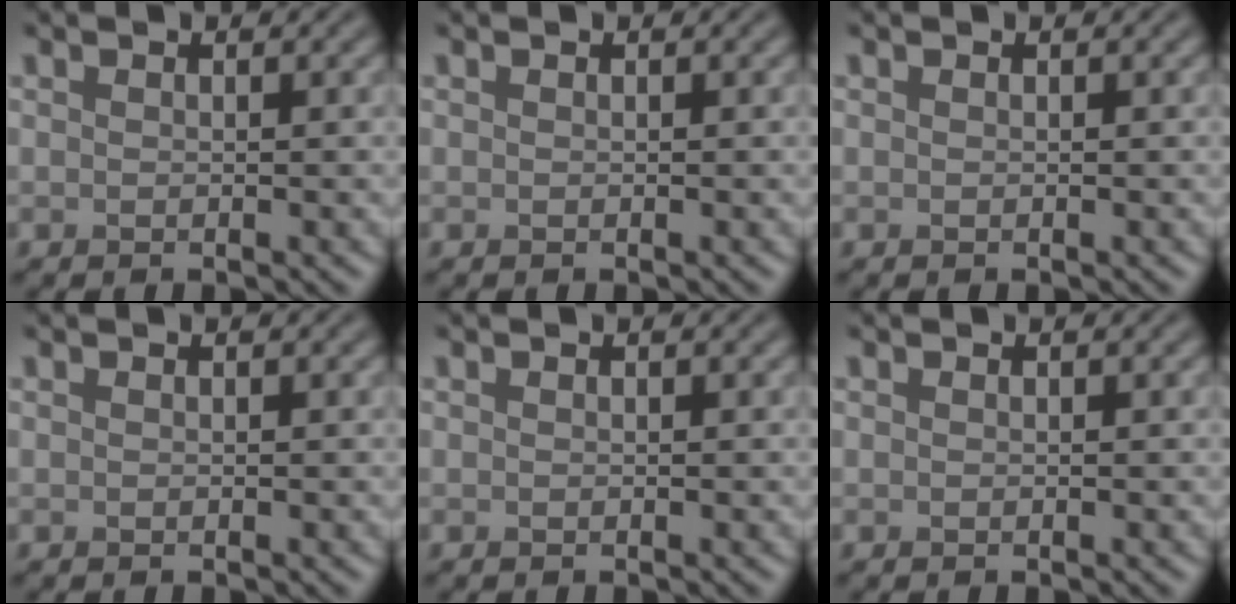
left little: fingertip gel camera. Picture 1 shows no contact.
{"total": 0.0}
{"total": 0.0}
{"total": 0.0}
{"total": 0.0}
{"total": 0.0}